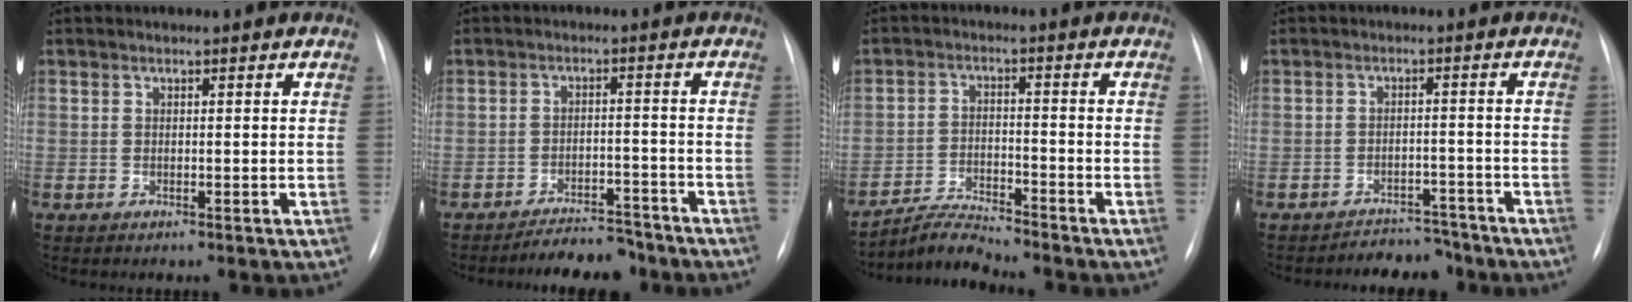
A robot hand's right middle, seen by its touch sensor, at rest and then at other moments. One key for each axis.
{"total": 6.5, "fx": -6.1, "fy": 1.7, "fz": 1.5, "tx": -0.015, "ty": 0.000, "tz": -0.095}
{"total": 5.1, "fx": -5.0, "fy": -0.9, "fz": -0.2, "tx": -0.008, "ty": -0.014, "tz": -0.092}
{"total": 5.3, "fx": -4.9, "fy": 1.8, "fz": -0.4, "tx": 0.014, "ty": 0.012, "tz": -0.074}